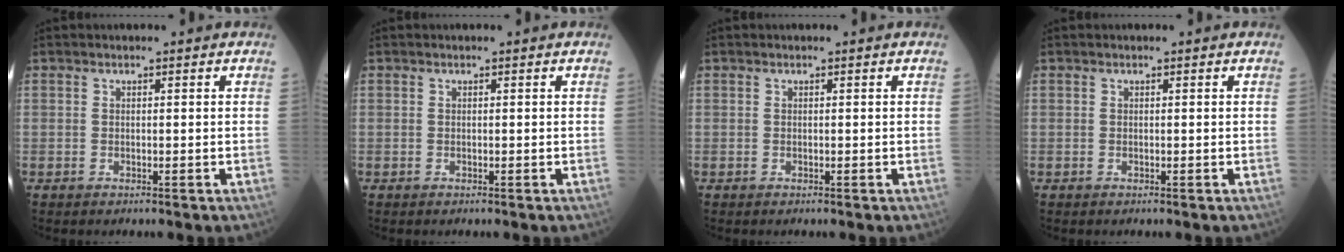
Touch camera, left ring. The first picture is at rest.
{"total": 0.0}
{"total": 0.0}
{"total": 0.0}